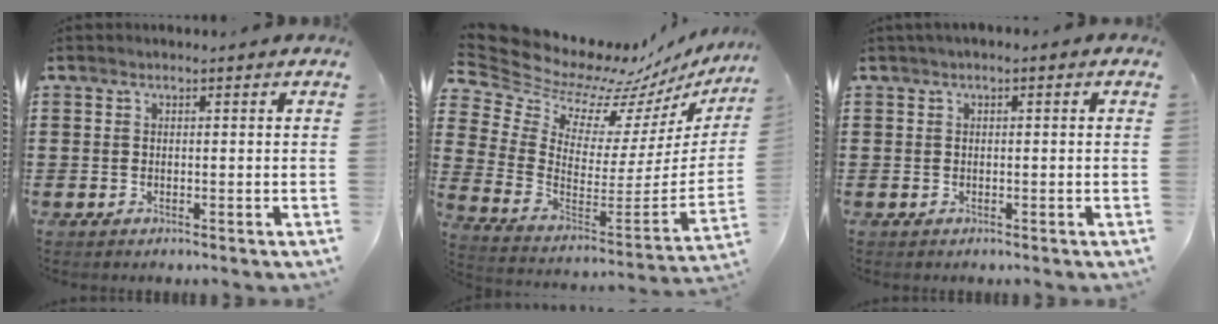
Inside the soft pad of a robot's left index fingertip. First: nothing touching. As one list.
[{"total": 8.8, "force": [7.8, 3.7, 1.4], "torque": [-0.081, -0.066, 0.139]}, {"total": 0.7, "force": [-0.1, 0.5, 0.5], "torque": [-0.009, 0.004, -0.003]}]